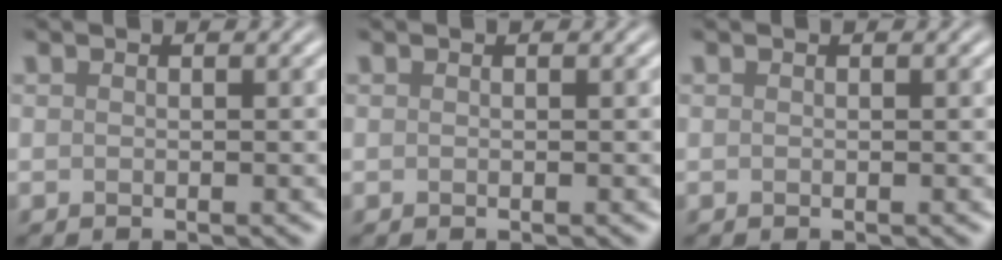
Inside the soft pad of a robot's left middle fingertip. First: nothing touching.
{"total": 0.0}
{"total": 0.0}